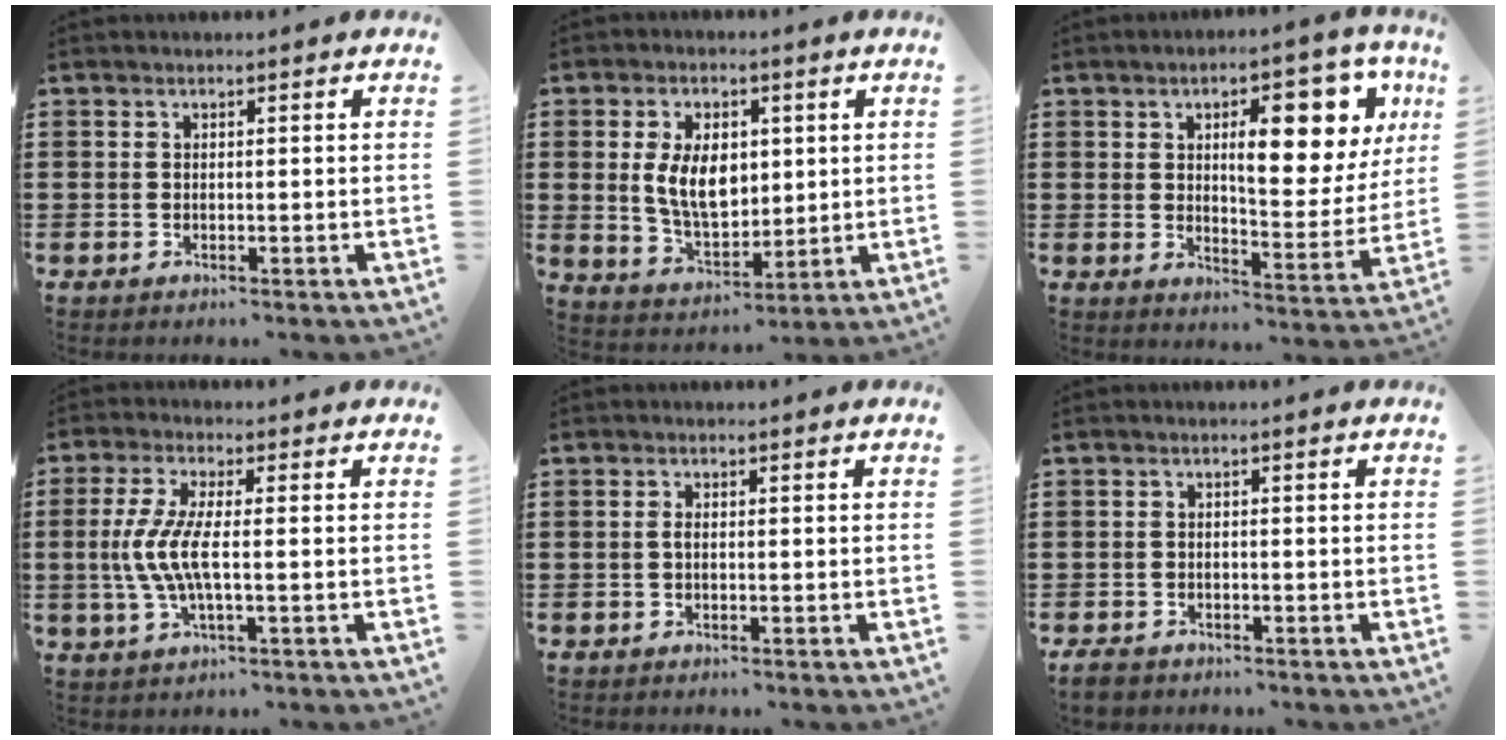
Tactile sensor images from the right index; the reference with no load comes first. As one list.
[{"total": 8.4, "force": [1.2, 5.3, 6.4], "torque": [-0.130, 0.005, 0.017]}, {"total": 11.6, "force": [4.9, 4.1, 9.7], "torque": [-0.131, -0.019, 0.072]}, {"total": 6.7, "force": [-0.9, 1.4, 6.5], "torque": [-0.158, -0.017, -0.029]}, {"total": 0.9, "force": [-0.2, 0.3, 0.8], "torque": [-0.024, -0.005, -0.006]}, {"total": 1.8, "force": [-1.6, 0.8, 0.3], "torque": [-0.016, 0.003, -0.037]}]